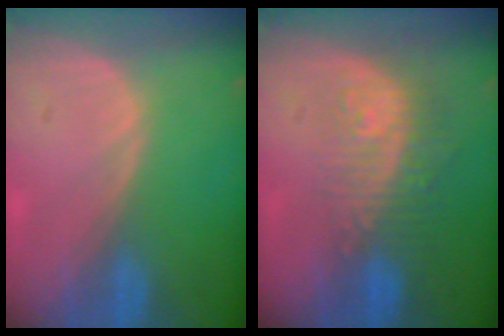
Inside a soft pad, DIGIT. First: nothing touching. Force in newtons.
{"total": 9.7, "press": 8.1, "slide": 5.3}